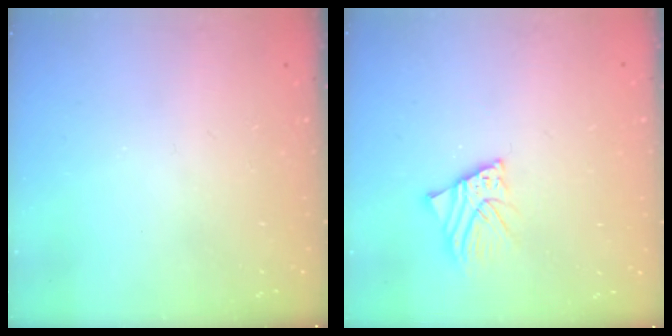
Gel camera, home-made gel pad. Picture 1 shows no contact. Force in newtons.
{"total": 5.6, "press": 5.6, "slide": 0.6}